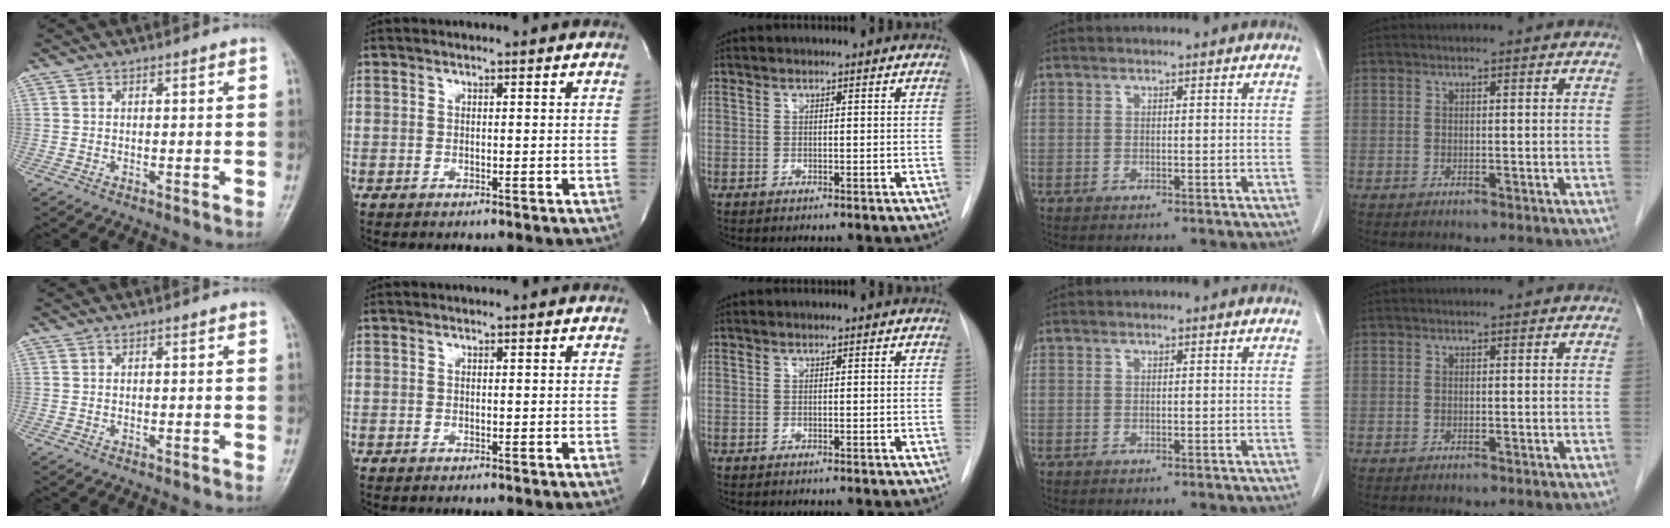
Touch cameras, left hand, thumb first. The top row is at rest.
{}